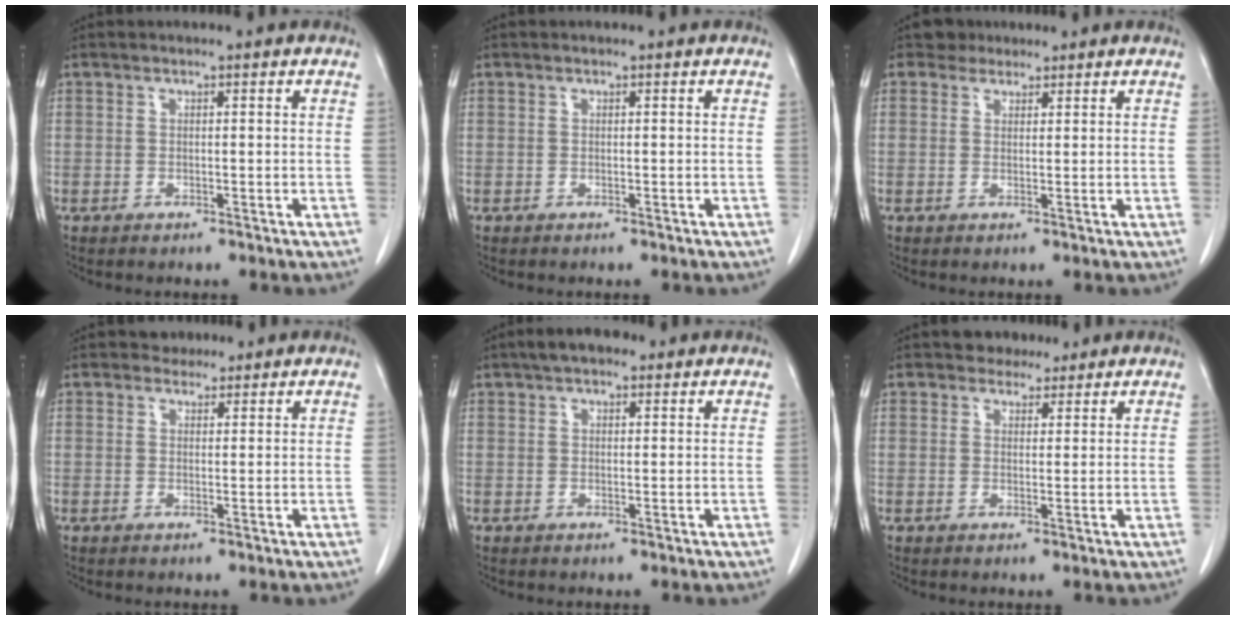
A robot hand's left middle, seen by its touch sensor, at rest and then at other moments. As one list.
[{"total": 0.0}, {"total": 2.3, "force": [1.9, 1.3, -0.3], "torque": [0.003, 0.011, 0.027]}, {"total": 1.8, "force": [1.6, 1.0, -0.2], "torque": [0.002, 0.005, 0.022]}, {"total": 4.3, "force": [2.9, 1.9, 2.5], "torque": [-0.047, 0.019, 0.047]}, {"total": 2.9, "force": [2.5, 1.5, 0.3], "torque": [-0.003, 0.006, 0.039]}]